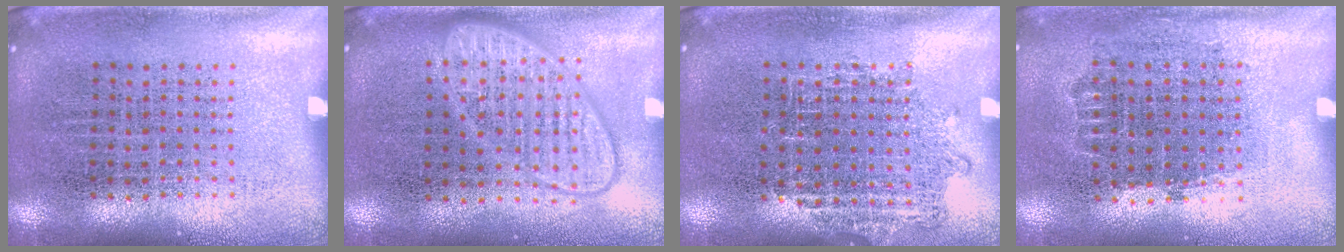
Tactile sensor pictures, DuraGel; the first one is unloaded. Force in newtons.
{"total": 2.9, "press": 2.9, "slide": 0.5}
{"total": 1.0, "press": 1.0, "slide": 0.2}
{"total": 0.7, "press": 0.6, "slide": 0.3}